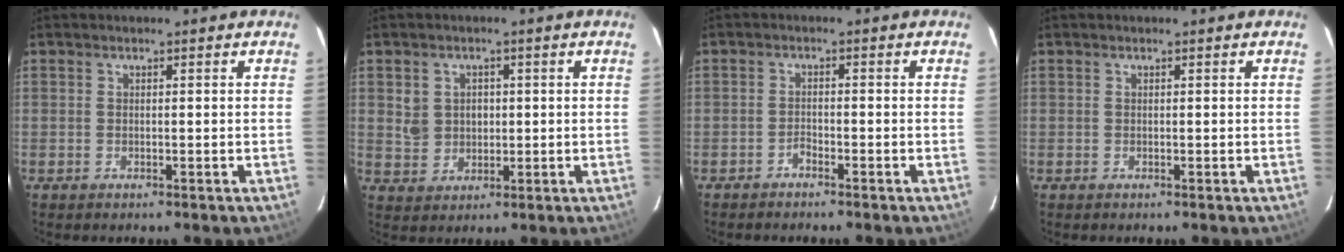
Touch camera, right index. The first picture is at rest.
{"total": 5.1, "force": [0.9, 4.6, 1.9], "torque": [-0.037, 0.010, 0.025]}
{"total": 1.3, "force": [-1.3, 0.3, 0.3], "torque": [-0.010, 0.003, -0.025]}
{"total": 0.0}